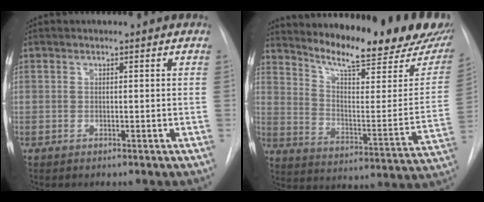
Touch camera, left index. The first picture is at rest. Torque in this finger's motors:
{"motor_torque": [0.46, -0.70, 0.19, 0.06]}